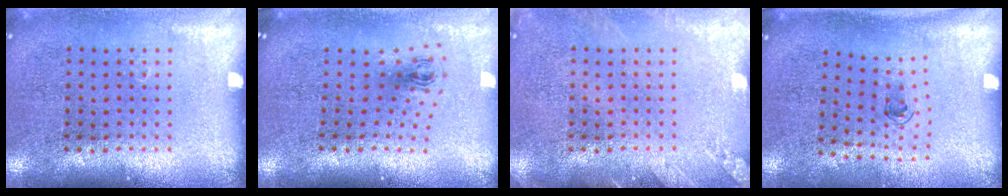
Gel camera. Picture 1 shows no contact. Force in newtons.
{"total": 0.9, "press": 0.4, "slide": 0.8}
{"total": 1.6, "press": 1.6, "slide": 0.2}
{"total": 0.7, "press": 0.4, "slide": 0.6}